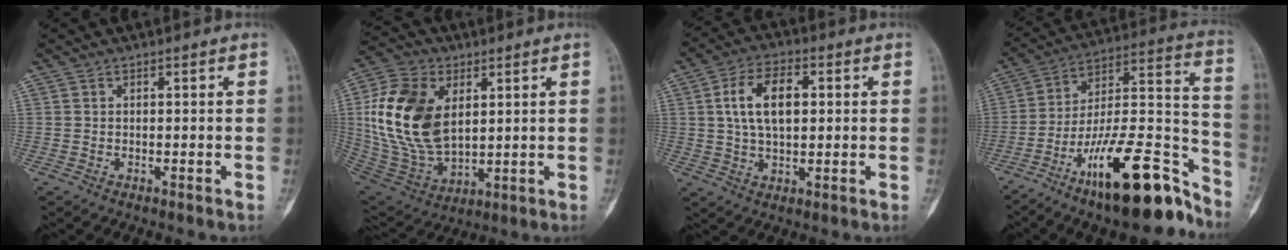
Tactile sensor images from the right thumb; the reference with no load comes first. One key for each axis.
{"total": 19.6, "fx": 3.8, "fy": 12.5, "fz": 14.6, "tx": -0.277, "ty": -0.016, "tz": 0.083}
{"total": 10.3, "fx": 1.9, "fy": 5.7, "fz": 8.3, "tx": -0.140, "ty": 0.005, "tz": 0.032}
{"total": 24.0, "fx": -15.4, "fy": 7.0, "fz": 17.0, "tx": -0.238, "ty": 0.100, "tz": -0.250}